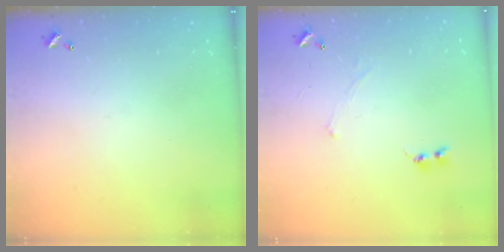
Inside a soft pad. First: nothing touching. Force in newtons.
{"total": 0.7, "press": 0.4, "slide": 0.5}